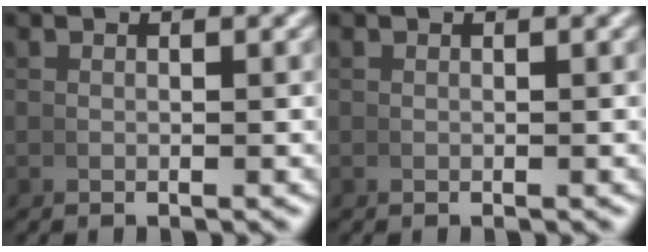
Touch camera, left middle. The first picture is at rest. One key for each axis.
{"total": 0.0}